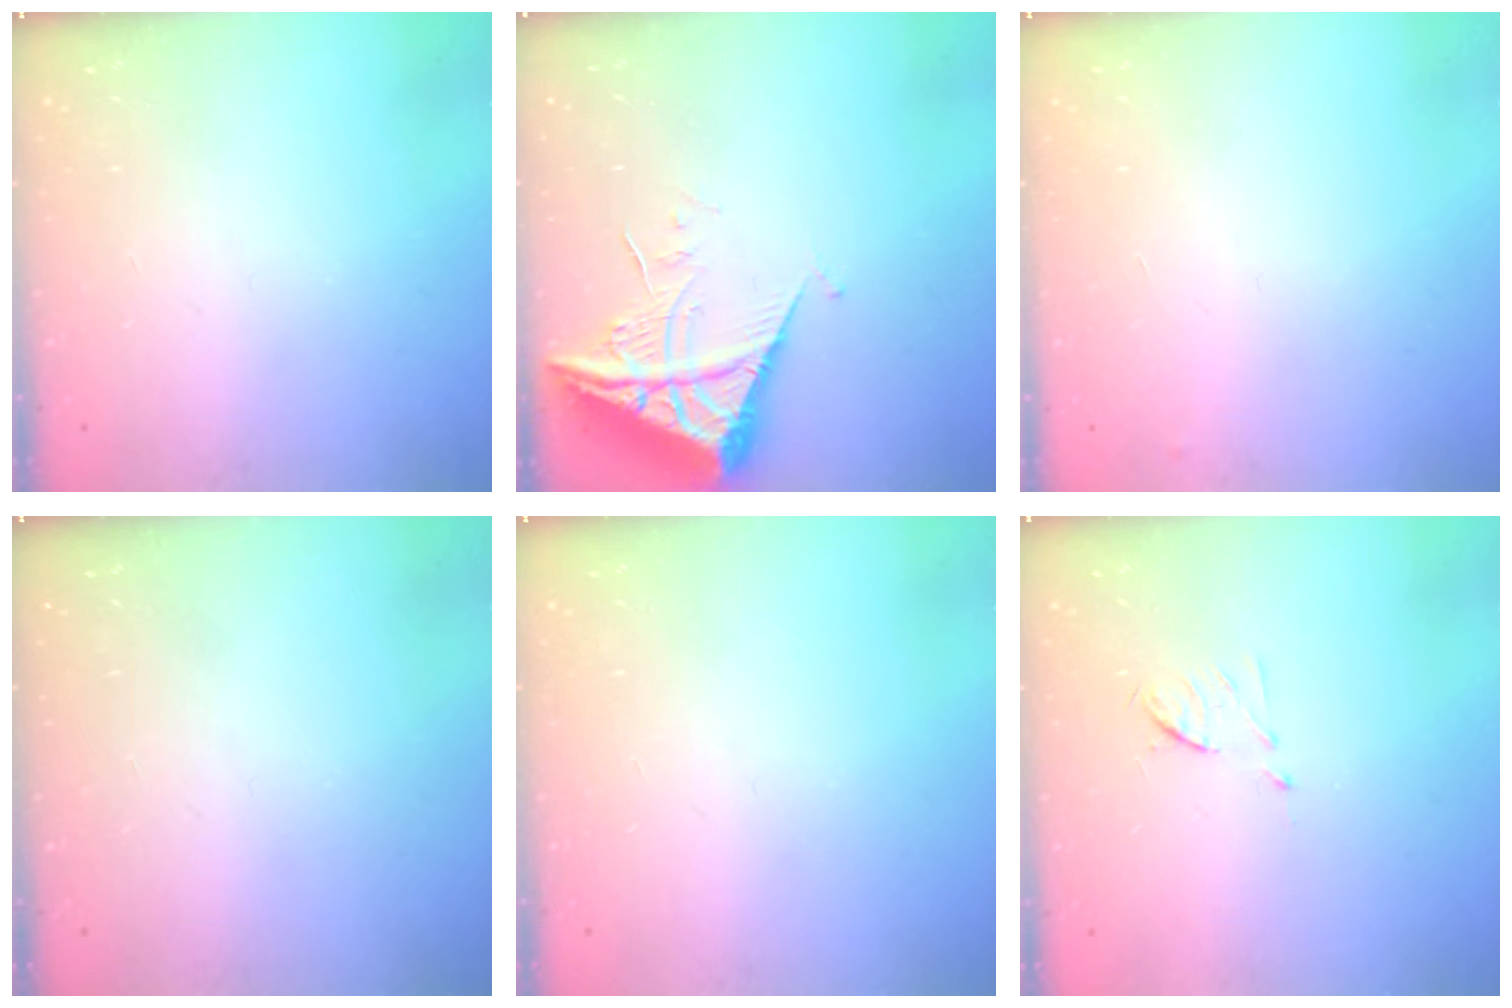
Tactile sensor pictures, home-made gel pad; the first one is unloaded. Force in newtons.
{"total": 7.8, "press": 7.7, "slide": 0.9}
{"total": 3.2, "press": 3.2, "slide": 0.4}
{"total": 0.0}
{"total": 0.0}
{"total": 6.6, "press": 6.5, "slide": 0.9}